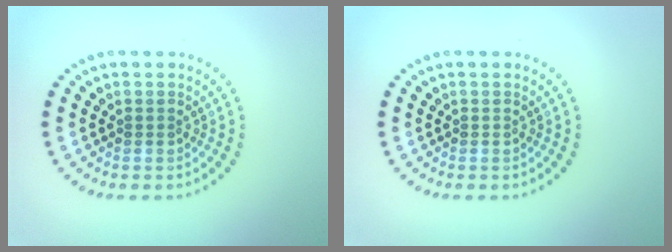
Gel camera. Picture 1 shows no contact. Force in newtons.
{"total": 0.0}